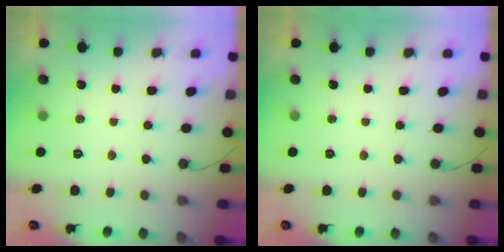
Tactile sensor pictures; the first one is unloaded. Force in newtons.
{"total": 0.0}